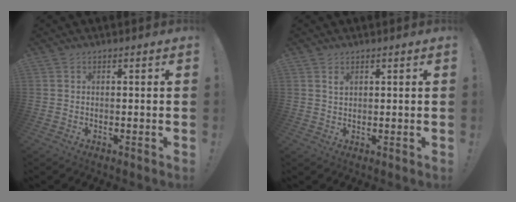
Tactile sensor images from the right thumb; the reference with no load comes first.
{"total": 1.3, "force": [0.8, 0.7, 0.6], "torque": [0.002, -0.006, 0.014]}